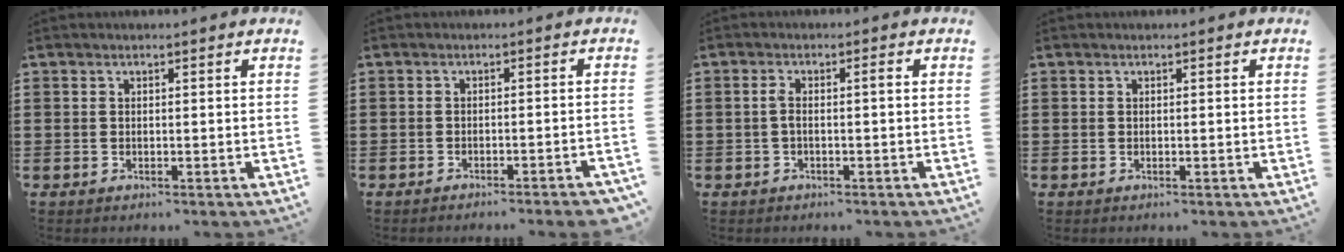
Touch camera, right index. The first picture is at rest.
{"total": 2.2, "force": [-1.8, -0.2, 1.1], "torque": [-0.018, 0.001, -0.036]}
{"total": 2.0, "force": [-0.3, 0.2, 2.0], "torque": [-0.051, -0.004, -0.012]}
{"total": 0.0}